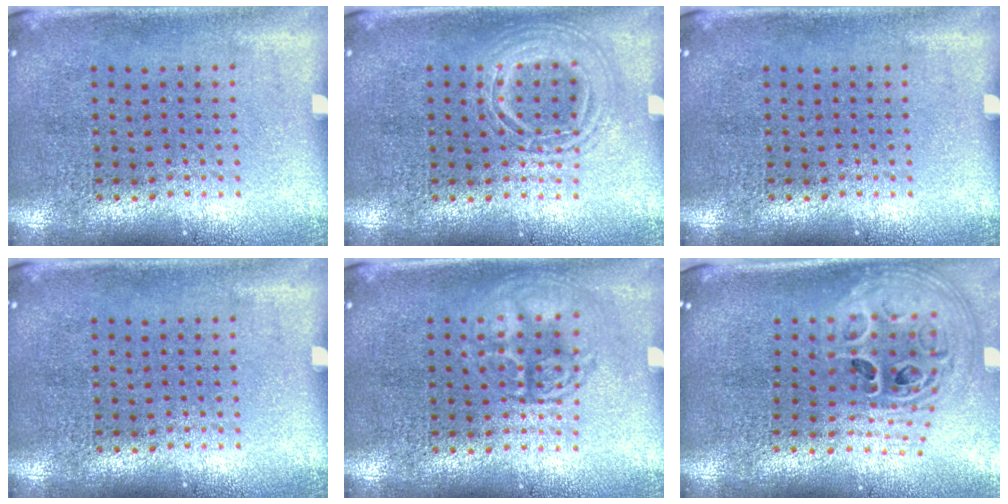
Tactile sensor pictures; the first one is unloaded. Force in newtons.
{"total": 2.3, "press": 2.3, "slide": 0.2}
{"total": 0.0}
{"total": 0.0}
{"total": 2.5, "press": 2.4, "slide": 0.3}
{"total": 2.9, "press": 2.1, "slide": 2.0}